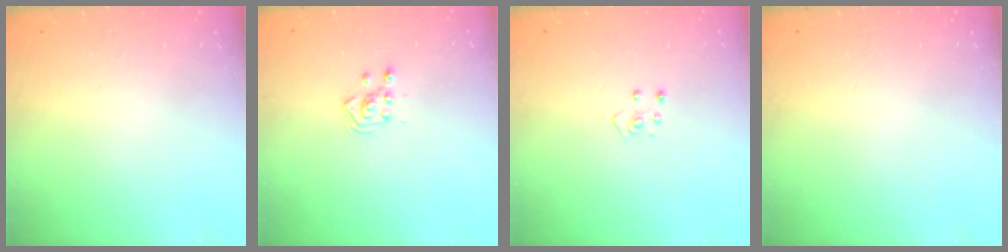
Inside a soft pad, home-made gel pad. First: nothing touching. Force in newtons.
{"total": 3.0, "press": 2.9, "slide": 0.8}
{"total": 3.9, "press": 3.9, "slide": 0.2}
{"total": 0.0}